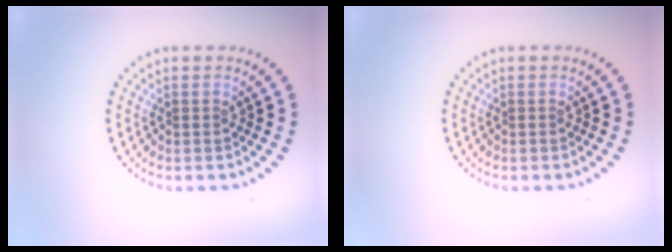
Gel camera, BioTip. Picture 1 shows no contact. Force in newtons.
{"total": 0.0}